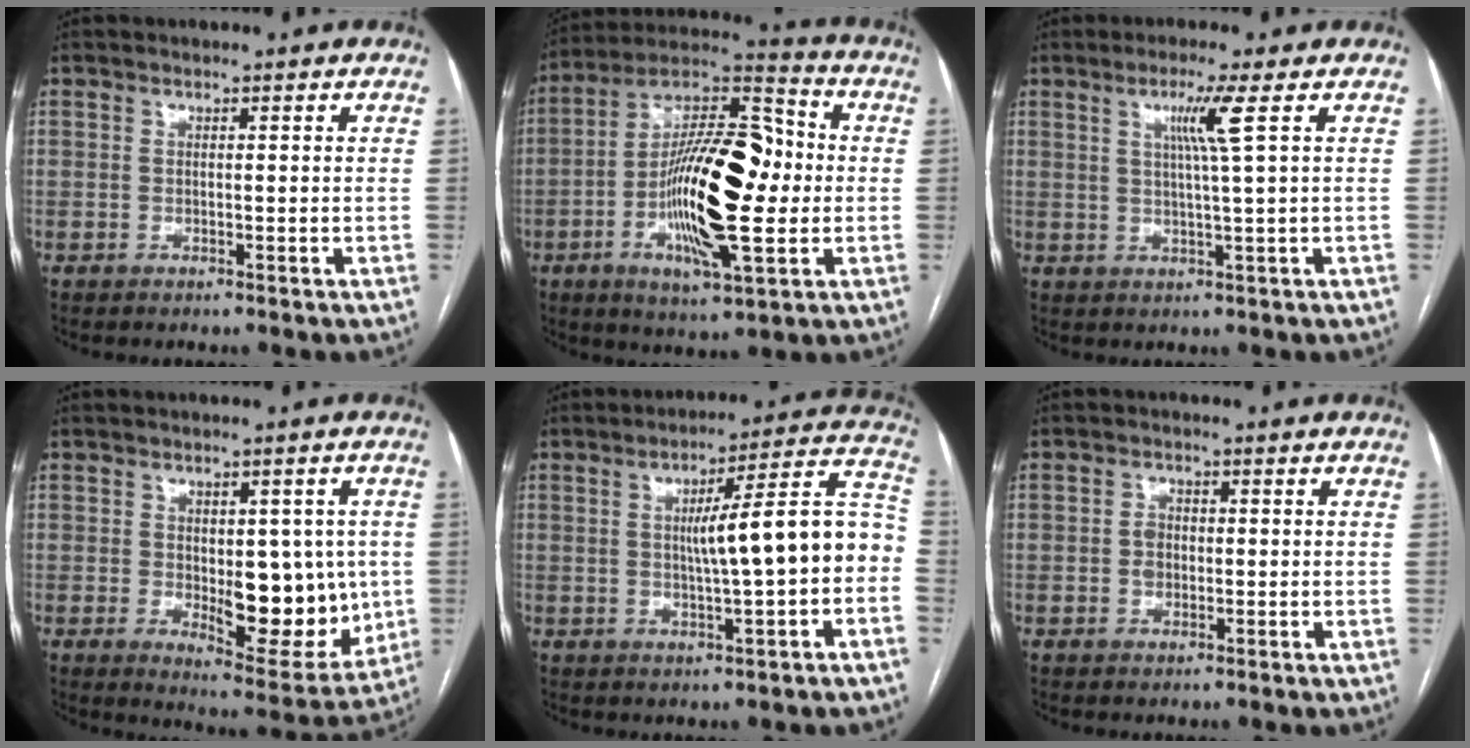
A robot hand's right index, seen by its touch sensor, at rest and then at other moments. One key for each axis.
{"total": 20.4, "fx": -2.3, "fy": 5.9, "fz": 19.4, "tx": -0.350, "ty": 0.017, "tz": -0.041}
{"total": 4.7, "fx": 1.7, "fy": -1.3, "fz": 4.2, "tx": -0.082, "ty": -0.003, "tz": 0.033}
{"total": 12.5, "fx": -0.7, "fy": 5.7, "fz": 11.1, "tx": -0.131, "ty": -0.006, "tz": 0.009}
{"total": 13.2, "fx": -0.9, "fy": 0.9, "fz": 13.1, "tx": -0.176, "ty": 0.037, "tz": -0.011}
{"total": 2.1, "fx": -0.2, "fy": 1.7, "fz": 1.2, "tx": -0.019, "ty": 0.005, "tz": -0.003}